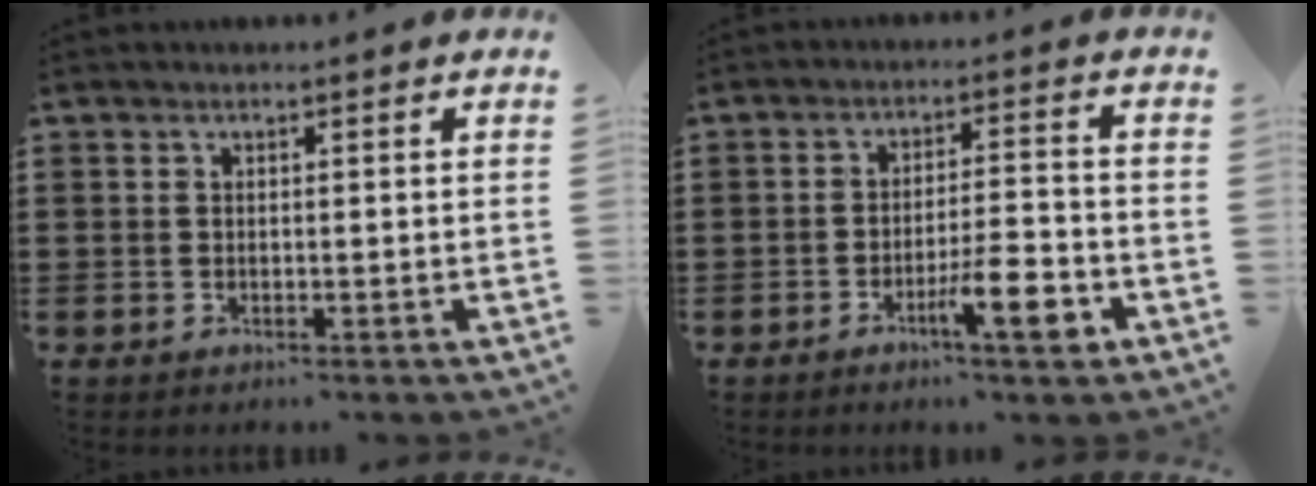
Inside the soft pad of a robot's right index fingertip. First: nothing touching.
{"total": 7.6, "force": [-4.0, 1.4, 6.3], "torque": [-0.108, -0.002, -0.068]}